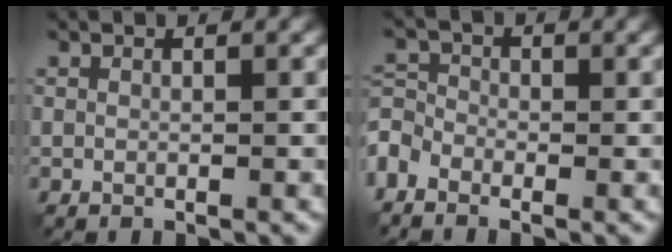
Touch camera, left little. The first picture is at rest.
{"total": 3.1, "force": [-1.9, 2.2, 1.1], "torque": [-0.025, 0.002, -0.038]}